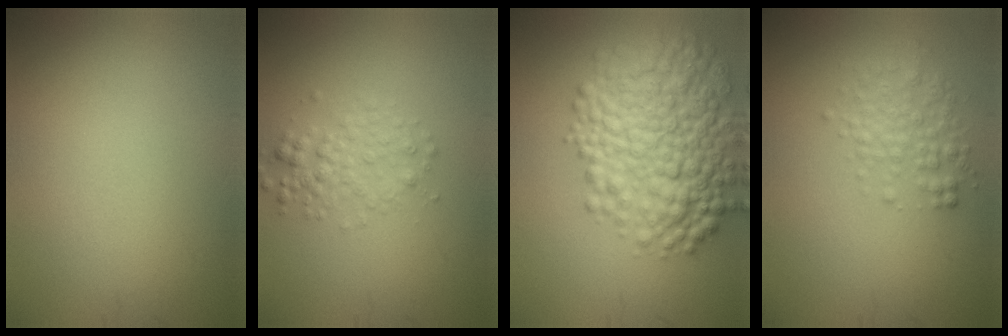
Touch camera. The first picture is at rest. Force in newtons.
{"total": 2.3, "press": 2.3, "slide": 0.1}
{"total": 9.5, "press": 9.5, "slide": 0.2}
{"total": 3.0, "press": 3.0, "slide": 0.1}